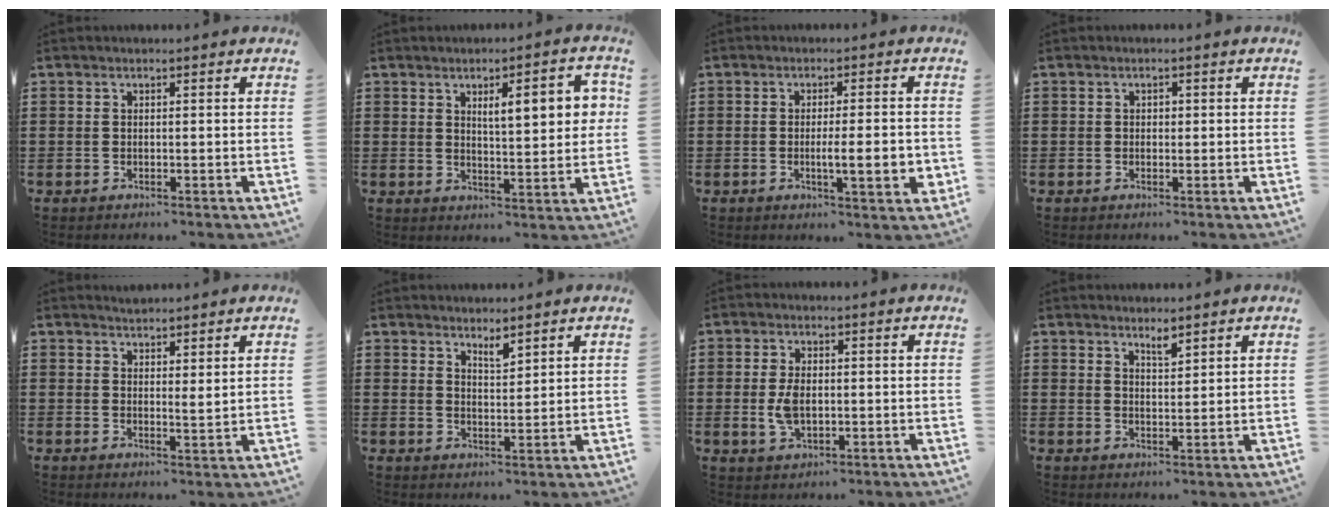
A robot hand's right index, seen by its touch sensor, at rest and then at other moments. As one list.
[{"total": 7.4, "force": [2.5, 2.2, 6.6], "torque": [-0.098, -0.005, 0.033]}, {"total": 5.8, "force": [-1.0, 0.9, 5.6], "torque": [-0.083, -0.007, -0.018]}, {"total": 0.6, "force": [0.0, 0.5, 0.3], "torque": [-0.008, 0.002, 0.000]}, {"total": 2.1, "force": [2.0, 0.1, 0.3], "torque": [-0.011, 0.002, 0.040]}, {"total": 2.3, "force": [2.2, 0.3, 0.6], "torque": [-0.007, -0.002, 0.039]}, {"total": 4.3, "force": [-0.3, 2.3, 3.6], "torque": [-0.077, 0.002, -0.007]}, {"total": 2.1, "force": [1.9, 0.3, 0.9], "torque": [-0.011, -0.001, 0.033]}]